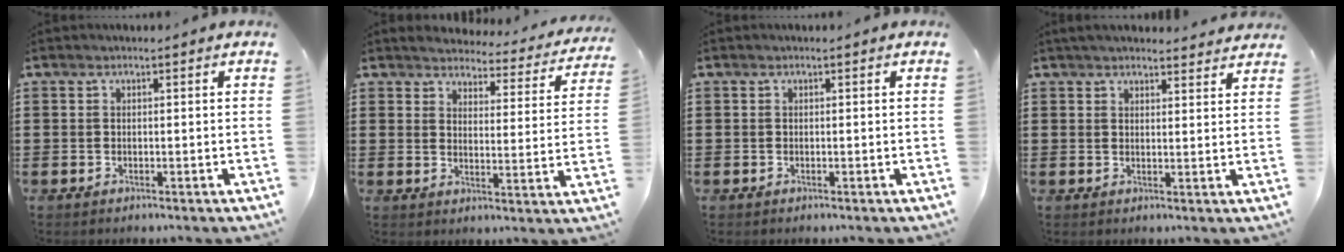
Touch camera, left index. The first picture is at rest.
{"total": 3.7, "force": [3.6, 0.3, 0.3], "torque": [-0.019, -0.032, 0.058]}
{"total": 0.0}
{"total": 3.0, "force": [2.9, 0.1, 0.5], "torque": [-0.017, -0.005, 0.055]}